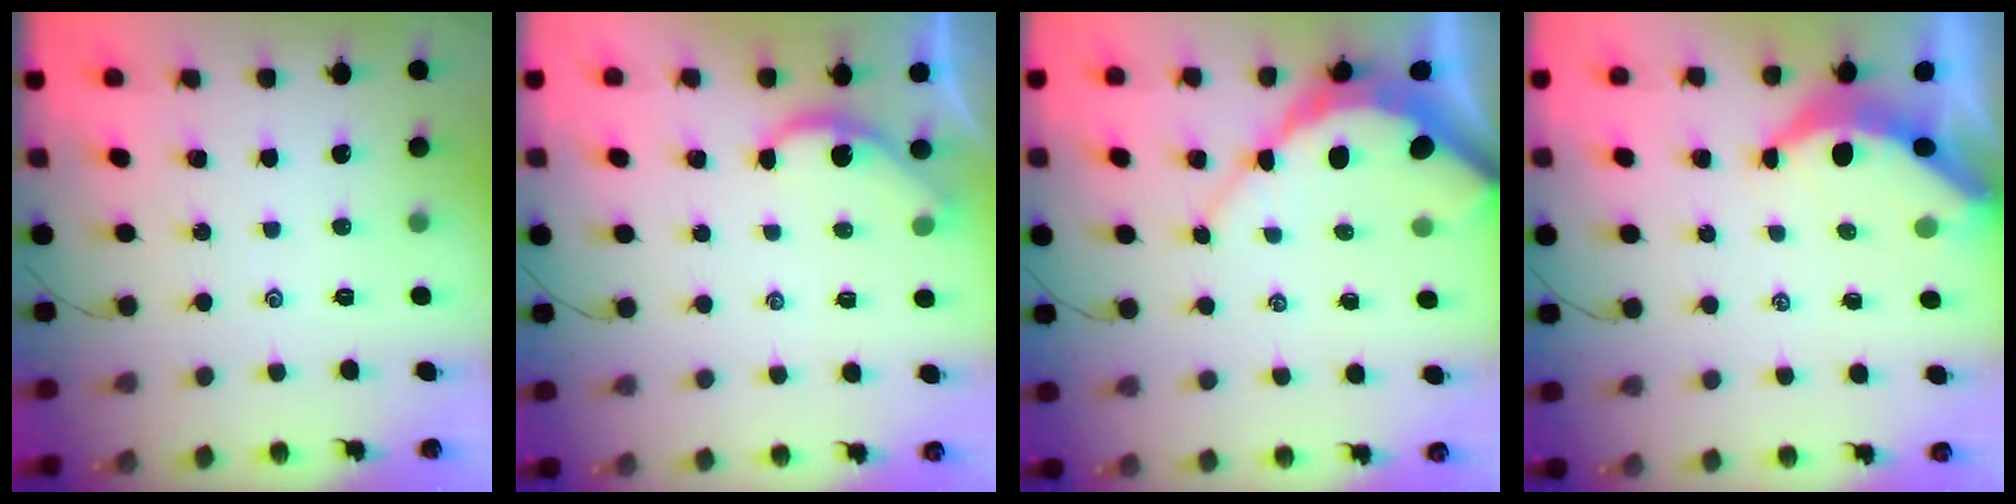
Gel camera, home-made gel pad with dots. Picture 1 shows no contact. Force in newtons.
{"total": 2.4, "press": 2.3, "slide": 0.3}
{"total": 8.5, "press": 8.5, "slide": 0.7}
{"total": 5.4, "press": 5.4, "slide": 0.6}